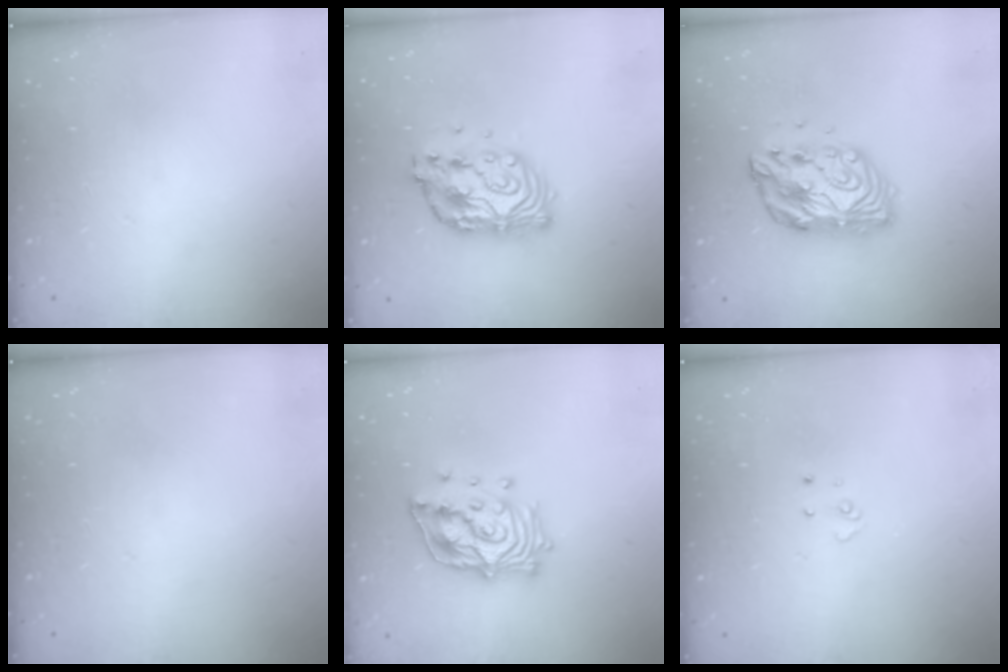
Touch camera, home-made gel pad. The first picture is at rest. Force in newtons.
{"total": 11.0, "press": 10.9, "slide": 0.9}
{"total": 11.1, "press": 11.1, "slide": 0.8}
{"total": 0.0}
{"total": 16.0, "press": 15.9, "slide": 2.3}
{"total": 2.9, "press": 2.9, "slide": 0.2}